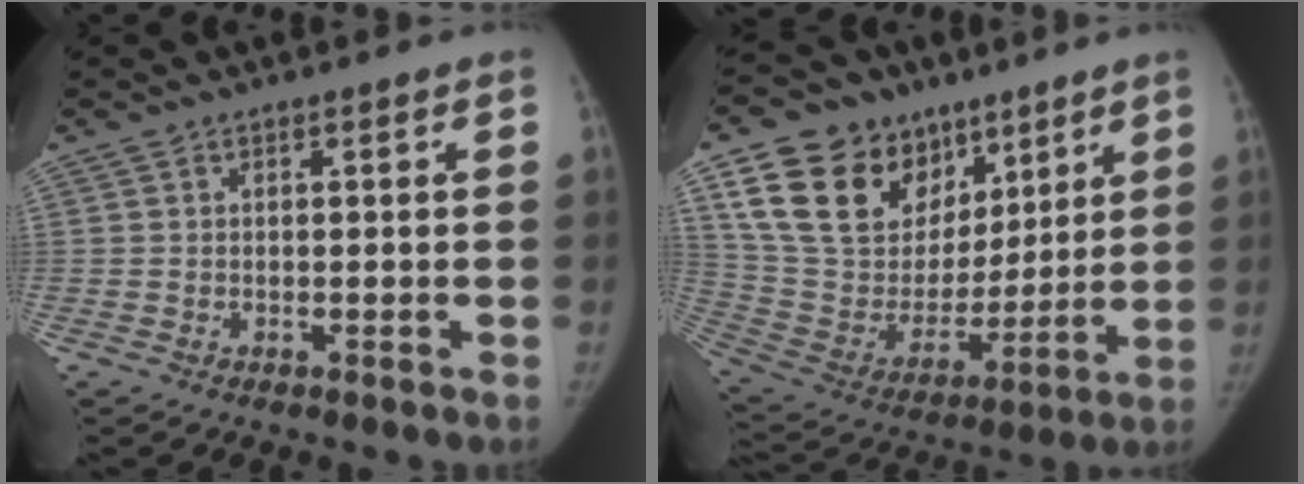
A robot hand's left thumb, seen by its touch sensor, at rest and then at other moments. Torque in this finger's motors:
{"motor_torque": [0.34, 0.63, 1.23, -1.54, 0.12]}